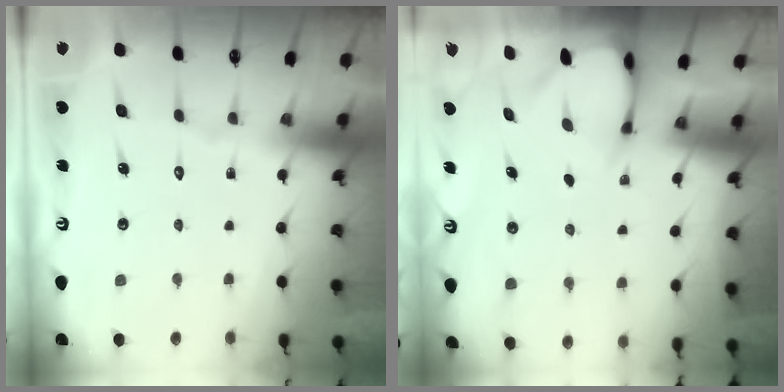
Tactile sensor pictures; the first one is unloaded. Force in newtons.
{"total": 2.3, "press": 2.3, "slide": 0.1}